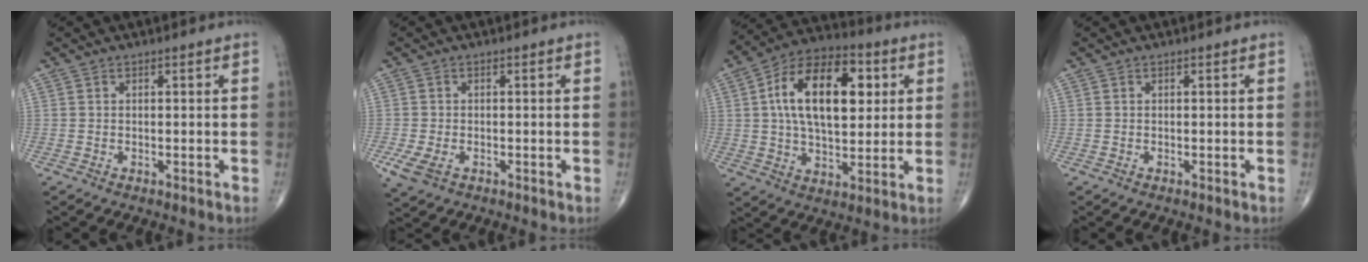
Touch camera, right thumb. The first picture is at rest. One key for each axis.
{"total": 4.0, "fx": -1.5, "fy": 2.4, "fz": 2.8, "tx": -0.069, "ty": -0.004, "tz": -0.024}
{"total": 19.2, "fx": 4.2, "fy": 10.4, "fz": 15.5, "tx": -0.237, "ty": 0.010, "tz": 0.065}
{"total": 0.0}